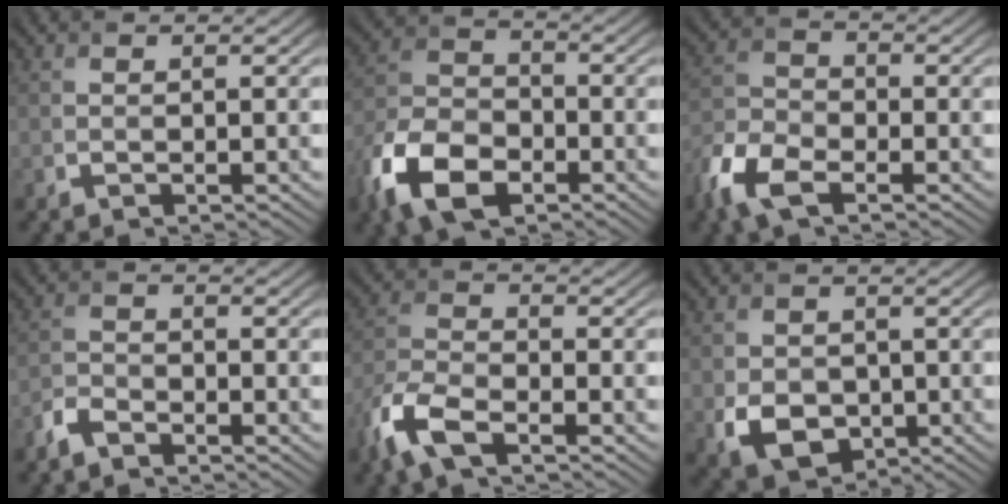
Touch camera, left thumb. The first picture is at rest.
{"total": 11.1, "force": [-6.0, 6.2, 7.0], "torque": [-0.164, -0.015, -0.131]}
{"total": 7.4, "force": [-4.6, 3.6, 4.6], "torque": [-0.113, -0.011, -0.109]}
{"total": 2.8, "force": [-2.3, 1.0, 1.0], "torque": [-0.024, -0.001, -0.058]}
{"total": 7.0, "force": [-4.5, 2.6, 4.7], "torque": [-0.115, -0.008, -0.108]}
{"total": 5.4, "force": [-1.4, 4.2, 3.0], "torque": [-0.066, -0.014, -0.024]}